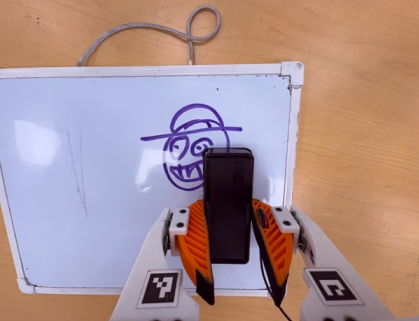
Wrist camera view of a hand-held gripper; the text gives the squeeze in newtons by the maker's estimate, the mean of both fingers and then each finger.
{"total": 4.6, "left": 3.0, "right": 6.2}